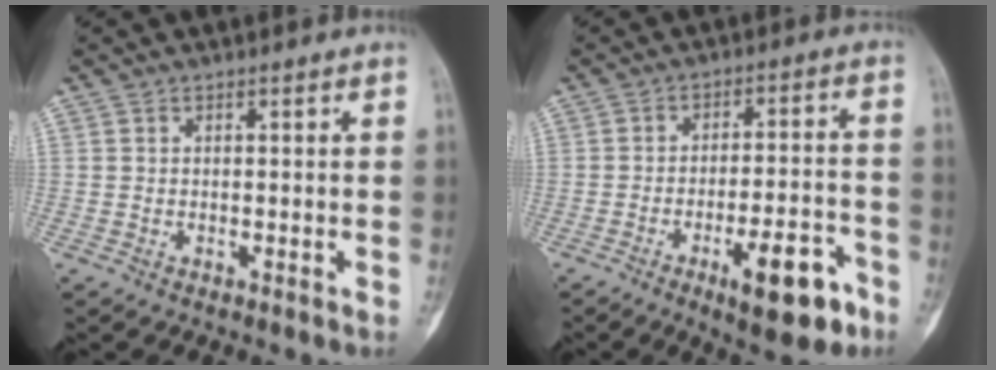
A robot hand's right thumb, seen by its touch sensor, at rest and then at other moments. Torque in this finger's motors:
{"motor_torque": [1.42, 0.63, 0.86, -0.66, 0.24]}